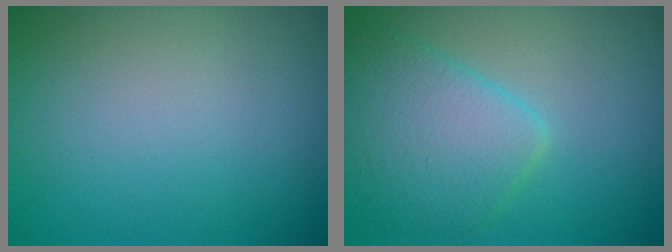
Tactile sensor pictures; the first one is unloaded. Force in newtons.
{"total": 5.5, "press": 5.5, "slide": 0.1}